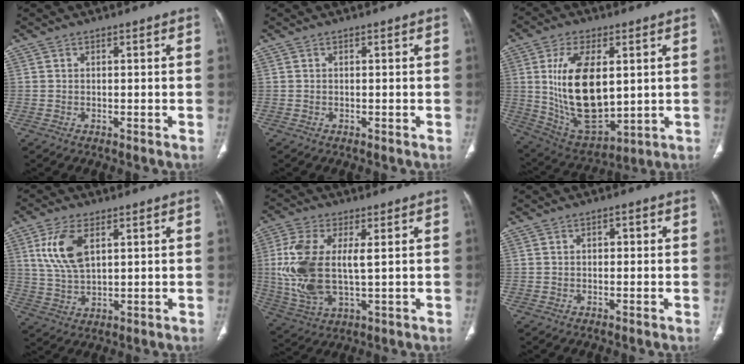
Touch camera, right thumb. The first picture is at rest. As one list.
[{"total": 0.0}, {"total": 19.2, "force": [2.4, 10.1, 16.1], "torque": [-0.283, -0.019, 0.065]}, {"total": 9.5, "force": [3.5, 4.8, 7.4], "torque": [-0.152, -0.009, 0.074]}, {"total": 14.3, "force": [1.6, 6.8, 12.5], "torque": [-0.280, -0.008, 0.038]}, {"total": 1.5, "force": [0.2, 1.1, 1.0], "torque": [-0.007, 0.003, 0.001]}]